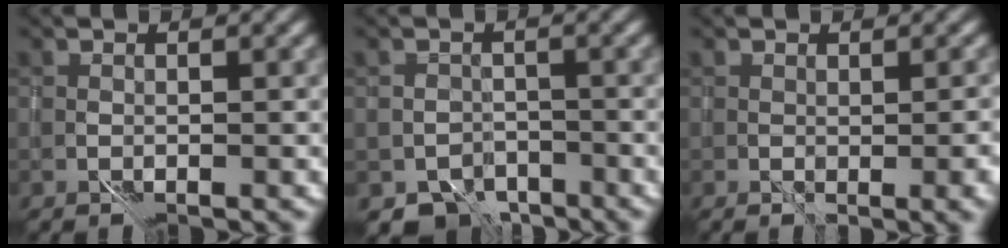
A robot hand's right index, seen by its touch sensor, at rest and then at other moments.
{"total": 3.8, "force": [-2.7, 2.4, 1.2], "torque": [-0.004, -0.003, -0.042]}
{"total": 3.1, "force": [0.0, 0.9, 2.9], "torque": [-0.032, 0.001, 0.016]}